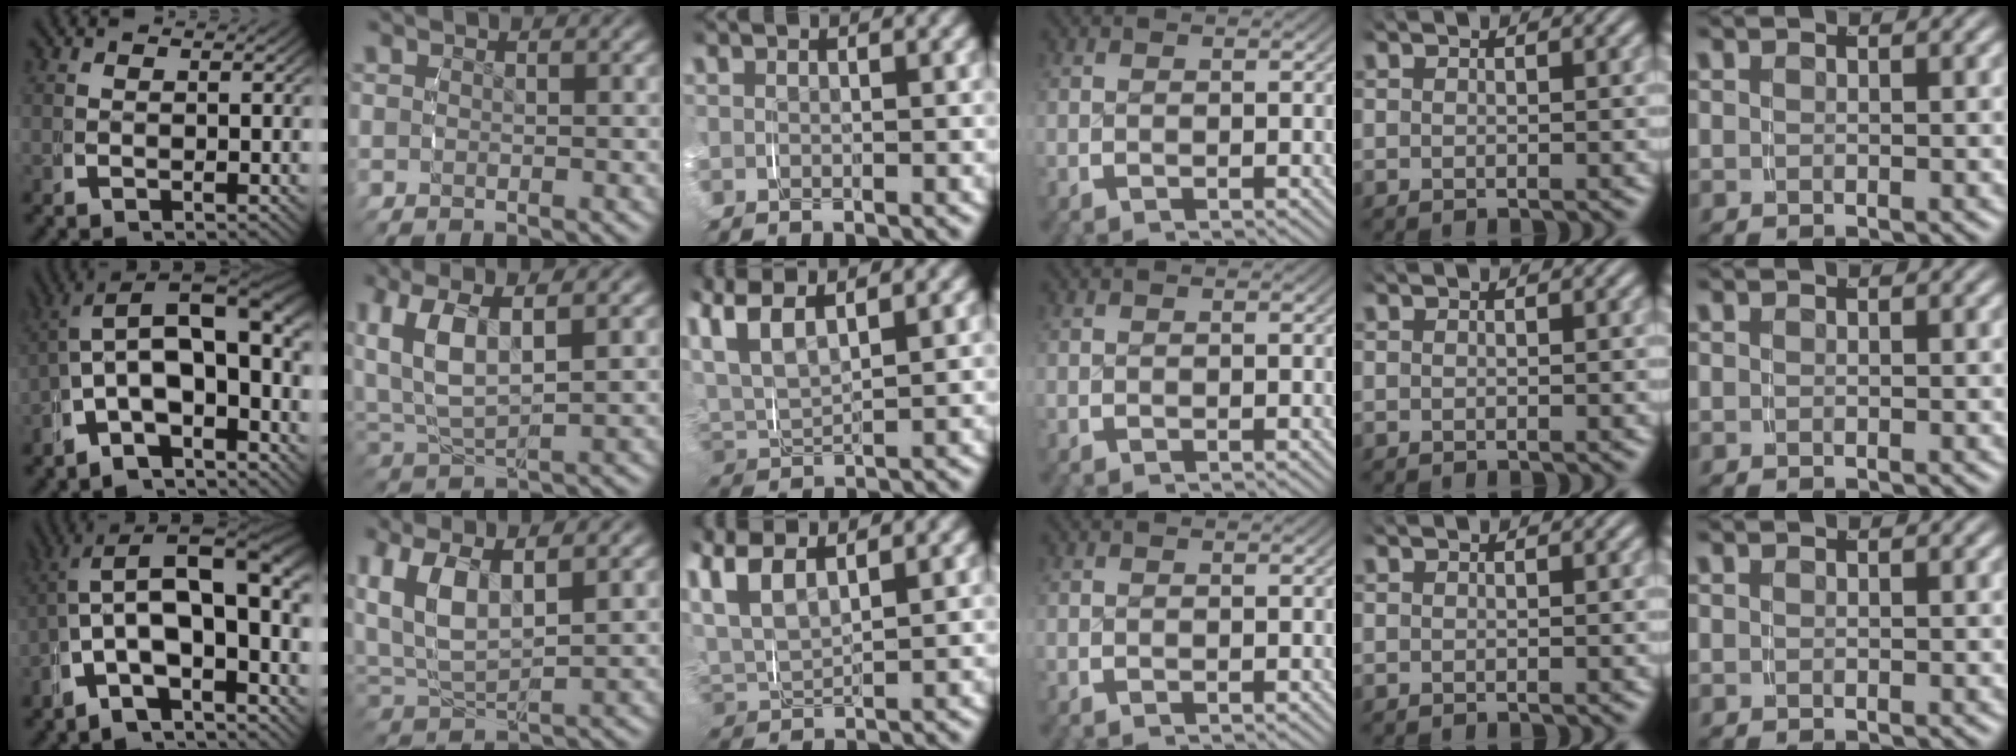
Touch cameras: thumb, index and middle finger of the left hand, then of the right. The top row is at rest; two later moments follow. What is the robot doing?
{"motion": "grasp_and_lifting", "object": "shirt"}